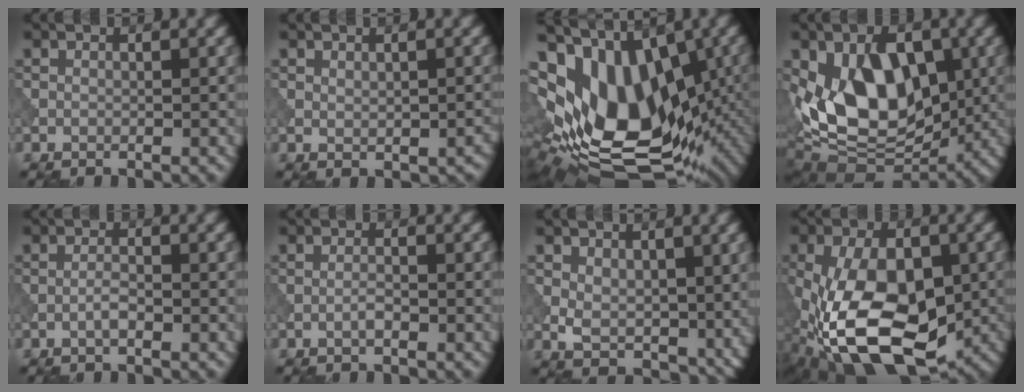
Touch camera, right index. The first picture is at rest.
{"total": 1.4, "force": [0.3, 0.9, 1.0], "torque": [-0.015, -0.005, 0.012]}
{"total": 17.2, "force": [1.2, 10.6, 13.5], "torque": [-0.188, -0.007, 0.050]}
{"total": 11.3, "force": [0.0, 7.0, 8.9], "torque": [-0.151, -0.004, -0.005]}
{"total": 1.3, "force": [-0.6, 0.3, 1.1], "torque": [-0.022, 0.004, -0.015]}
{"total": 1.0, "force": [-0.5, 0.2, 0.9], "torque": [-0.017, 0.002, -0.011]}
{"total": 4.5, "force": [1.4, 2.9, 3.2], "torque": [-0.059, -0.014, 0.029]}
{"total": 16.0, "force": [-4.6, 8.9, 12.5], "torque": [-0.240, -0.027, -0.069]}